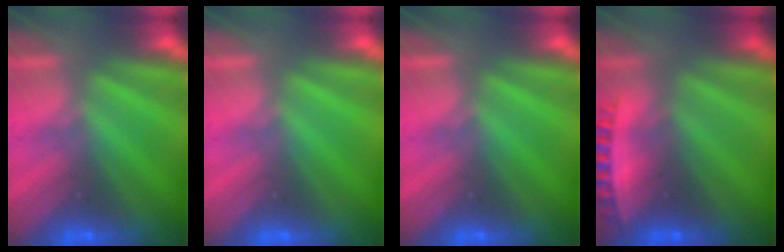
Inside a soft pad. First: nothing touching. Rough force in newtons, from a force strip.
{"total": 0.0}
{"total": 0.0}
{"total": 2.6}